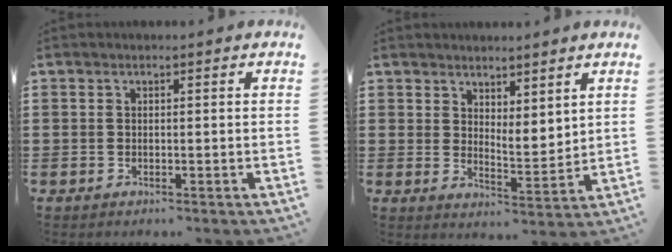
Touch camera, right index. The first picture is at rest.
{"total": 4.1, "force": [4.0, 1.1, 0.3], "torque": [-0.012, -0.019, 0.075]}